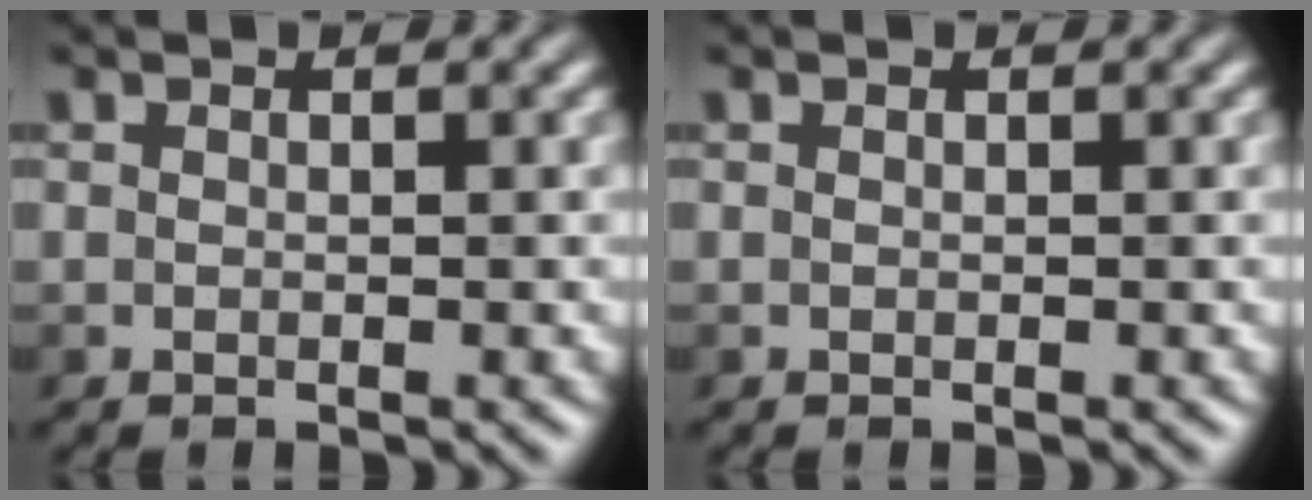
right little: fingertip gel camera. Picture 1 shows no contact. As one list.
[{"total": 0.0}]